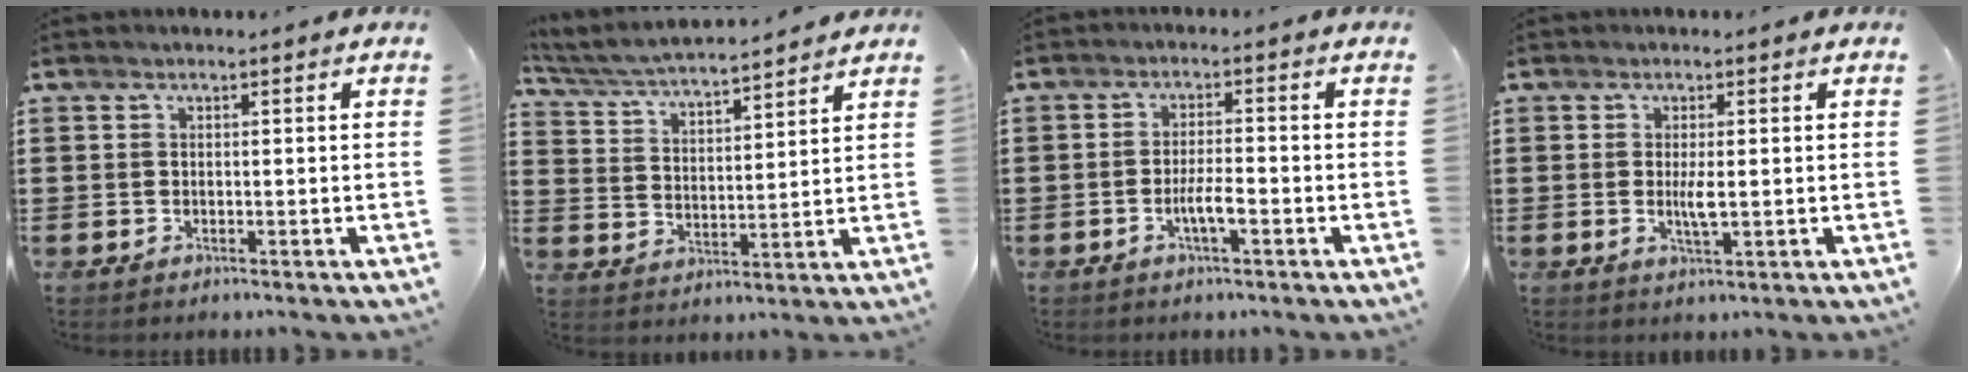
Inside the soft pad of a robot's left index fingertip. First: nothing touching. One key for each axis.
{"total": 4.4, "fx": 4.2, "fy": -0.2, "fz": 1.0, "tx": -0.043, "ty": -0.033, "tz": 0.069}
{"total": 3.8, "fx": -1.4, "fy": 0.8, "fz": 3.5, "tx": -0.066, "ty": 0.001, "tz": -0.027}
{"total": 2.9, "fx": 0.1, "fy": 0.4, "fz": 2.8, "tx": -0.059, "ty": -0.009, "tz": 0.000}